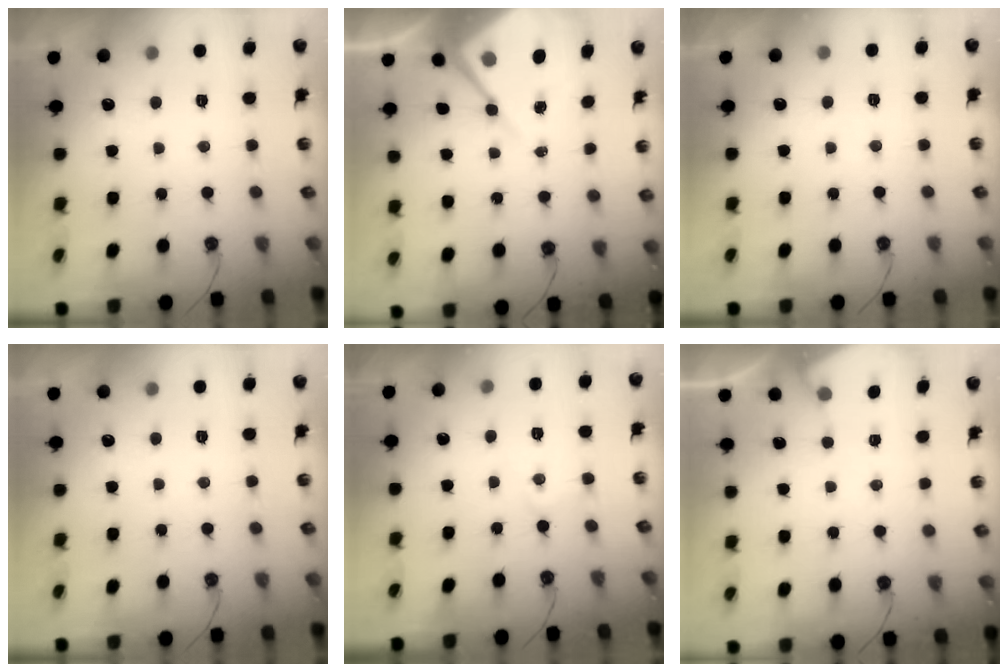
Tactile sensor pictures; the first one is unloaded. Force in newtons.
{"total": 8.8, "press": 8.8, "slide": 0.7}
{"total": 2.3, "press": 2.2, "slide": 0.4}
{"total": 0.0}
{"total": 3.5, "press": 3.4, "slide": 0.5}
{"total": 2.8, "press": 2.7, "slide": 0.4}